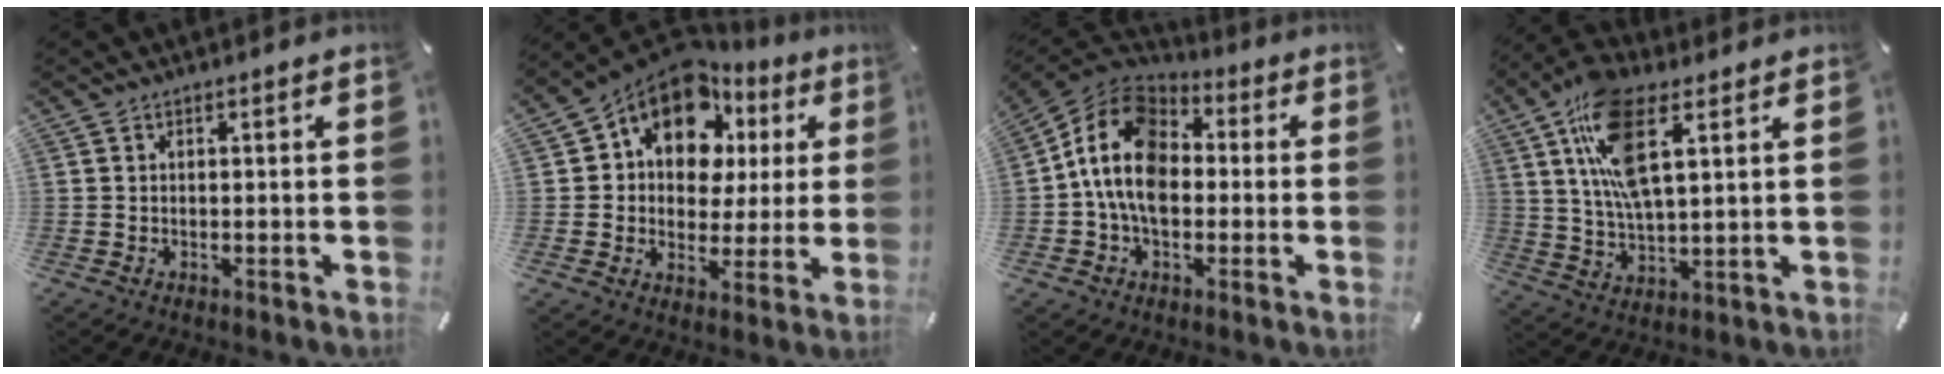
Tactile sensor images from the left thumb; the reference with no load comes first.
{"total": 14.0, "force": [8.0, 9.4, 6.7], "torque": [-0.134, -0.046, 0.148]}
{"total": 13.8, "force": [-1.7, 10.3, 9.0], "torque": [-0.192, 0.023, -0.037]}
{"total": 14.8, "force": [6.7, 6.1, 11.7], "torque": [-0.253, -0.012, 0.117]}